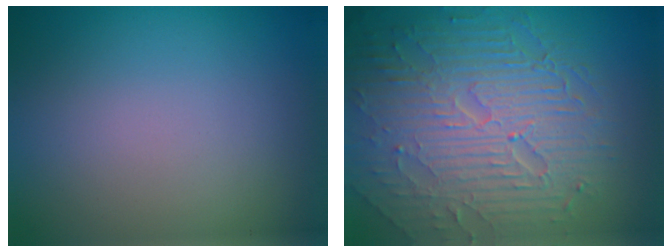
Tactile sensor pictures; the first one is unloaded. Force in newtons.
{"total": 9.6, "press": 6.3, "slide": 7.3}